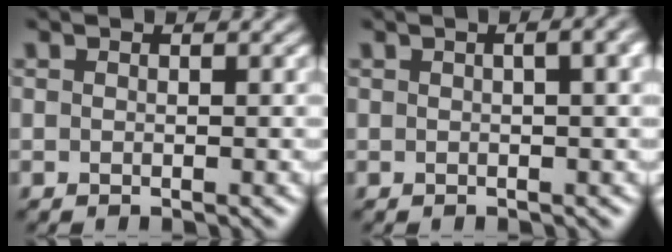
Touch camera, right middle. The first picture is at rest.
{"total": 6.7, "force": [2.3, 3.1, 5.4], "torque": [-0.024, 0.033, 0.003]}